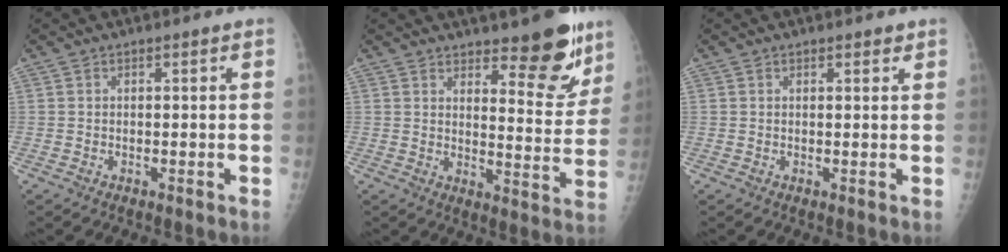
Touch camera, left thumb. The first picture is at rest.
{"total": 11.6, "force": [8.2, 3.8, 7.3], "torque": [-0.054, -0.062, 0.119]}
{"total": 1.3, "force": [0.9, 0.6, 0.6], "torque": [-0.001, -0.004, 0.010]}